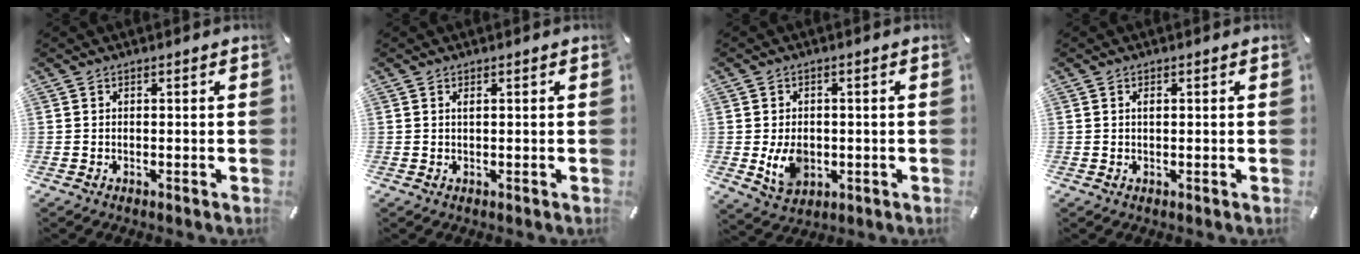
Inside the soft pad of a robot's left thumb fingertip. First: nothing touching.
{"total": 0.9, "force": [0.3, 0.2, 0.8], "torque": [-0.016, 0.000, 0.005]}
{"total": 7.4, "force": [-1.0, 5.7, 4.7], "torque": [-0.083, -0.005, -0.018]}
{"total": 1.0, "force": [0.3, 0.4, 0.9], "torque": [-0.018, 0.001, 0.004]}